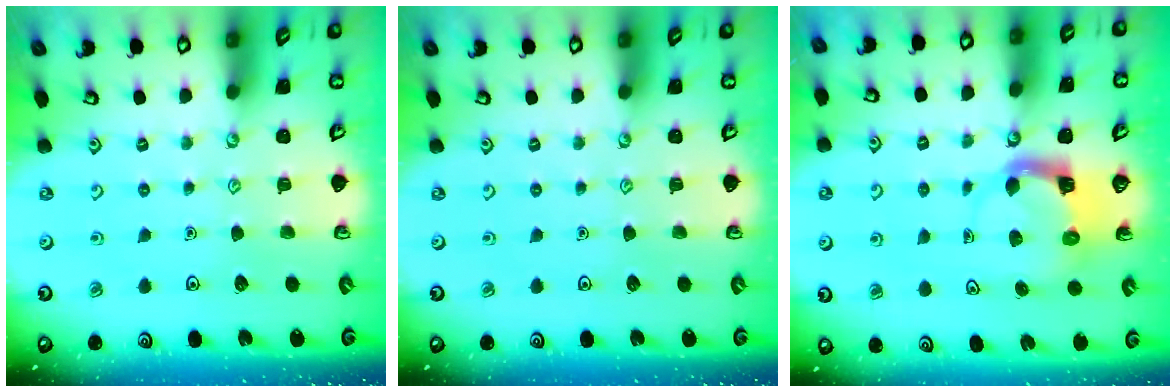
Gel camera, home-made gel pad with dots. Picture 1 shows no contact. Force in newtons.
{"total": 0.0}
{"total": 3.8, "press": 3.7, "slide": 0.7}